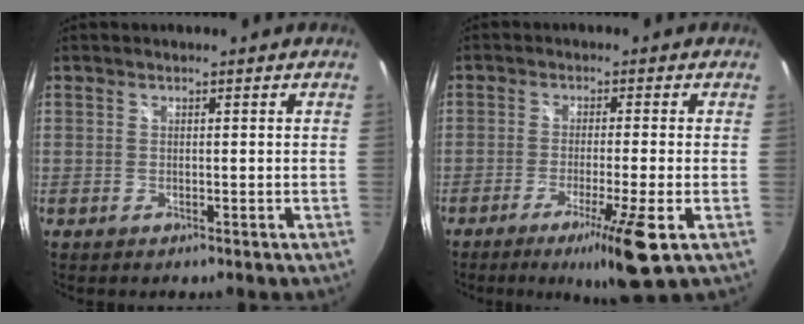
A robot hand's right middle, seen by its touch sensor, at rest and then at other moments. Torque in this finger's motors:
{"motor_torque": [-0.01, 0.23, 0.32, 0.05]}